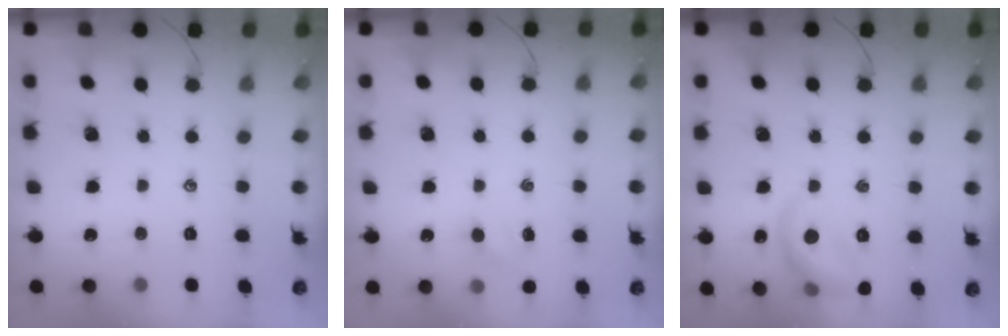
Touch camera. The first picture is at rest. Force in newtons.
{"total": 4.2, "press": 4.0, "slide": 1.3}
{"total": 11.6, "press": 11.6, "slide": 0.7}